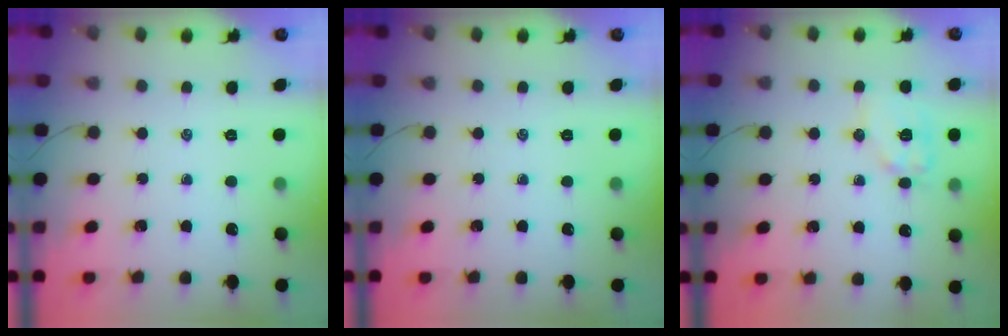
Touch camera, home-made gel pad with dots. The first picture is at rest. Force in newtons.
{"total": 0.0}
{"total": 9.0, "press": 9.0, "slide": 0.3}